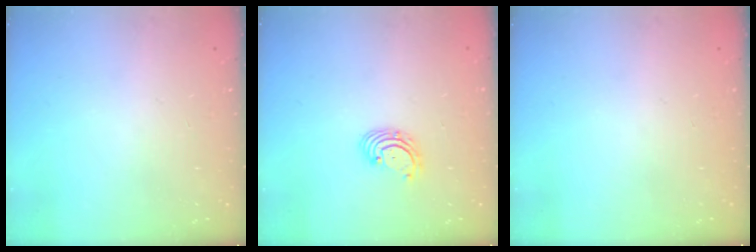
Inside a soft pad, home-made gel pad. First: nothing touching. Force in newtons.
{"total": 2.9, "press": 2.9, "slide": 0.3}
{"total": 0.0}